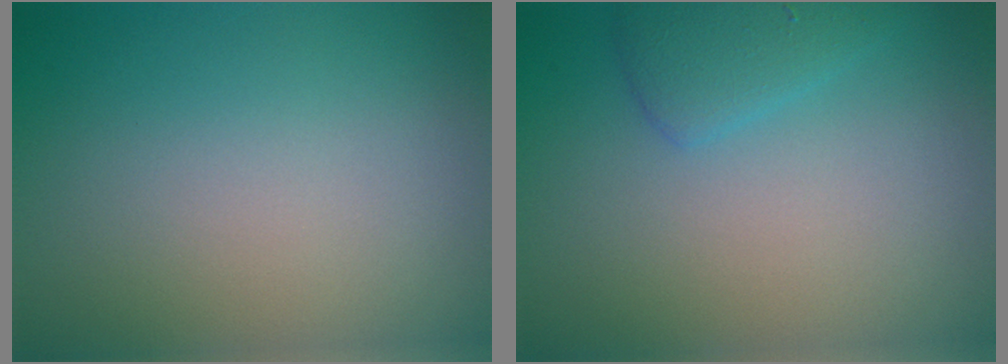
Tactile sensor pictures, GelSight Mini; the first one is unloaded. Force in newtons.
{"total": 2.0, "press": 2.0, "slide": 0.2}